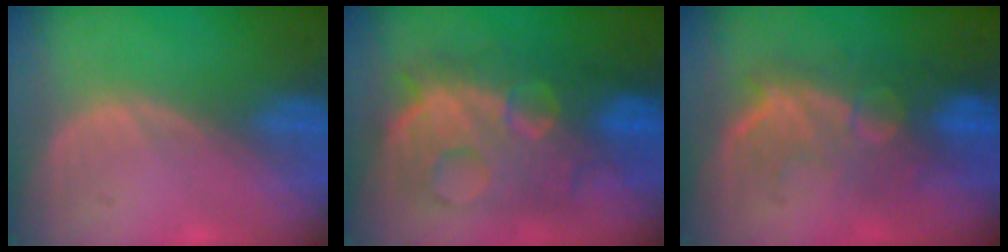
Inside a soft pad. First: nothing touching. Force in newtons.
{"total": 12.2, "press": 12.1, "slide": 1.3}
{"total": 9.7, "press": 8.7, "slide": 4.3}